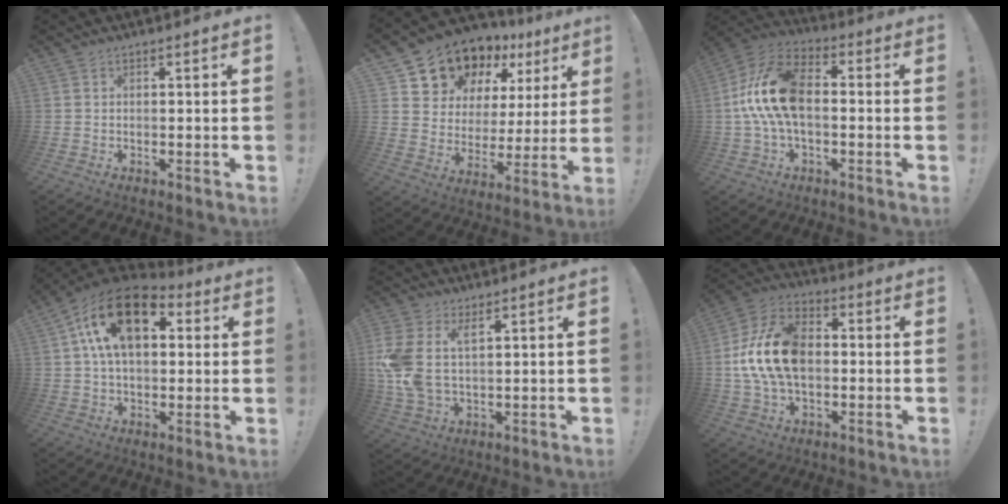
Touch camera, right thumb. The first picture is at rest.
{"total": 14.0, "force": [11.4, 7.5, 3.5], "torque": [-0.062, -0.100, 0.218]}
{"total": 17.1, "force": [0.2, 10.1, 13.8], "torque": [-0.265, 0.018, 0.008]}
{"total": 19.6, "force": [6.9, 11.2, 14.4], "torque": [-0.253, -0.014, 0.120]}
{"total": 9.6, "force": [3.7, 5.6, 6.8], "torque": [-0.144, -0.022, 0.070]}
{"total": 18.4, "force": [-0.1, 12.4, 13.5], "torque": [-0.240, 0.022, 0.005]}